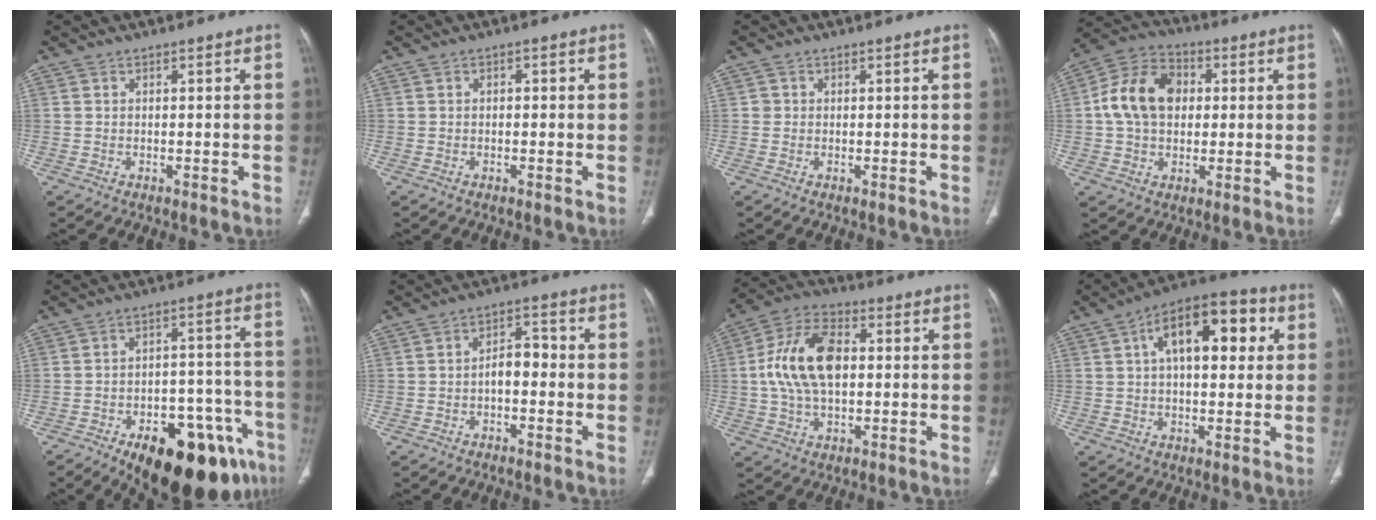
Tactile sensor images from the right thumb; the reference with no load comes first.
{"total": 0.9, "force": [0.0, 0.6, 0.7], "torque": [-0.004, 0.003, -0.004]}
{"total": 0.9, "force": [0.1, 0.9, 0.1], "torque": [0.006, 0.004, 0.001]}
{"total": 13.5, "force": [1.6, 9.9, 9.0], "torque": [-0.144, 0.021, 0.019]}
{"total": 23.9, "force": [-13.2, 11.0, 16.6], "torque": [-0.170, 0.073, -0.178]}
{"total": 5.0, "force": [-1.1, 2.9, 3.9], "torque": [-0.049, 0.027, -0.024]}
{"total": 14.6, "force": [1.2, 8.6, 11.7], "torque": [-0.219, 0.022, 0.016]}
{"total": 16.5, "force": [4.6, 8.3, 13.6], "torque": [-0.173, 0.027, 0.062]}